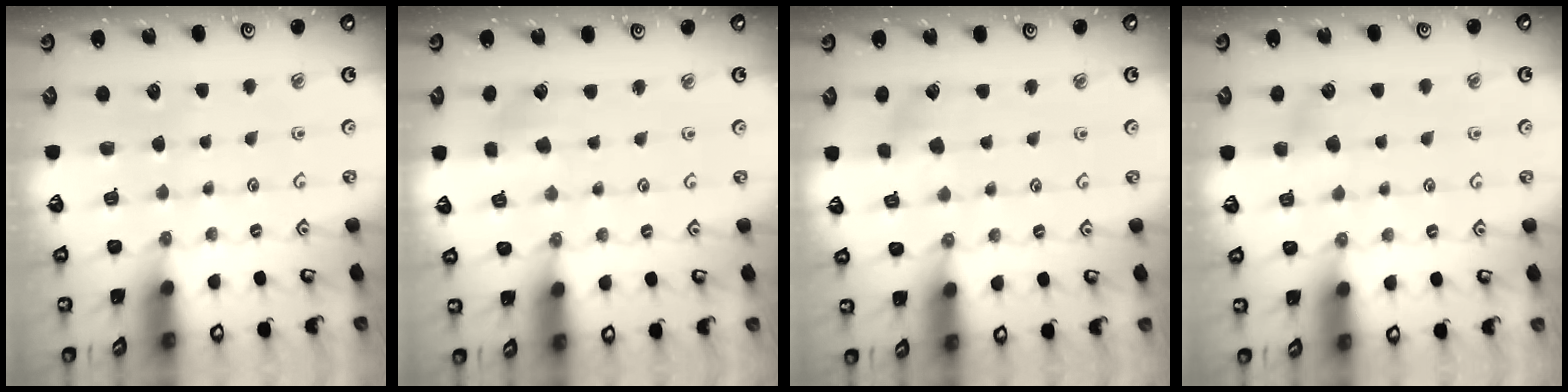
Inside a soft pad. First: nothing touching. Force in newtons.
{"total": 2.3, "press": 2.3, "slide": 0.3}
{"total": 3.0, "press": 3.0, "slide": 0.4}
{"total": 4.1, "press": 4.0, "slide": 0.7}